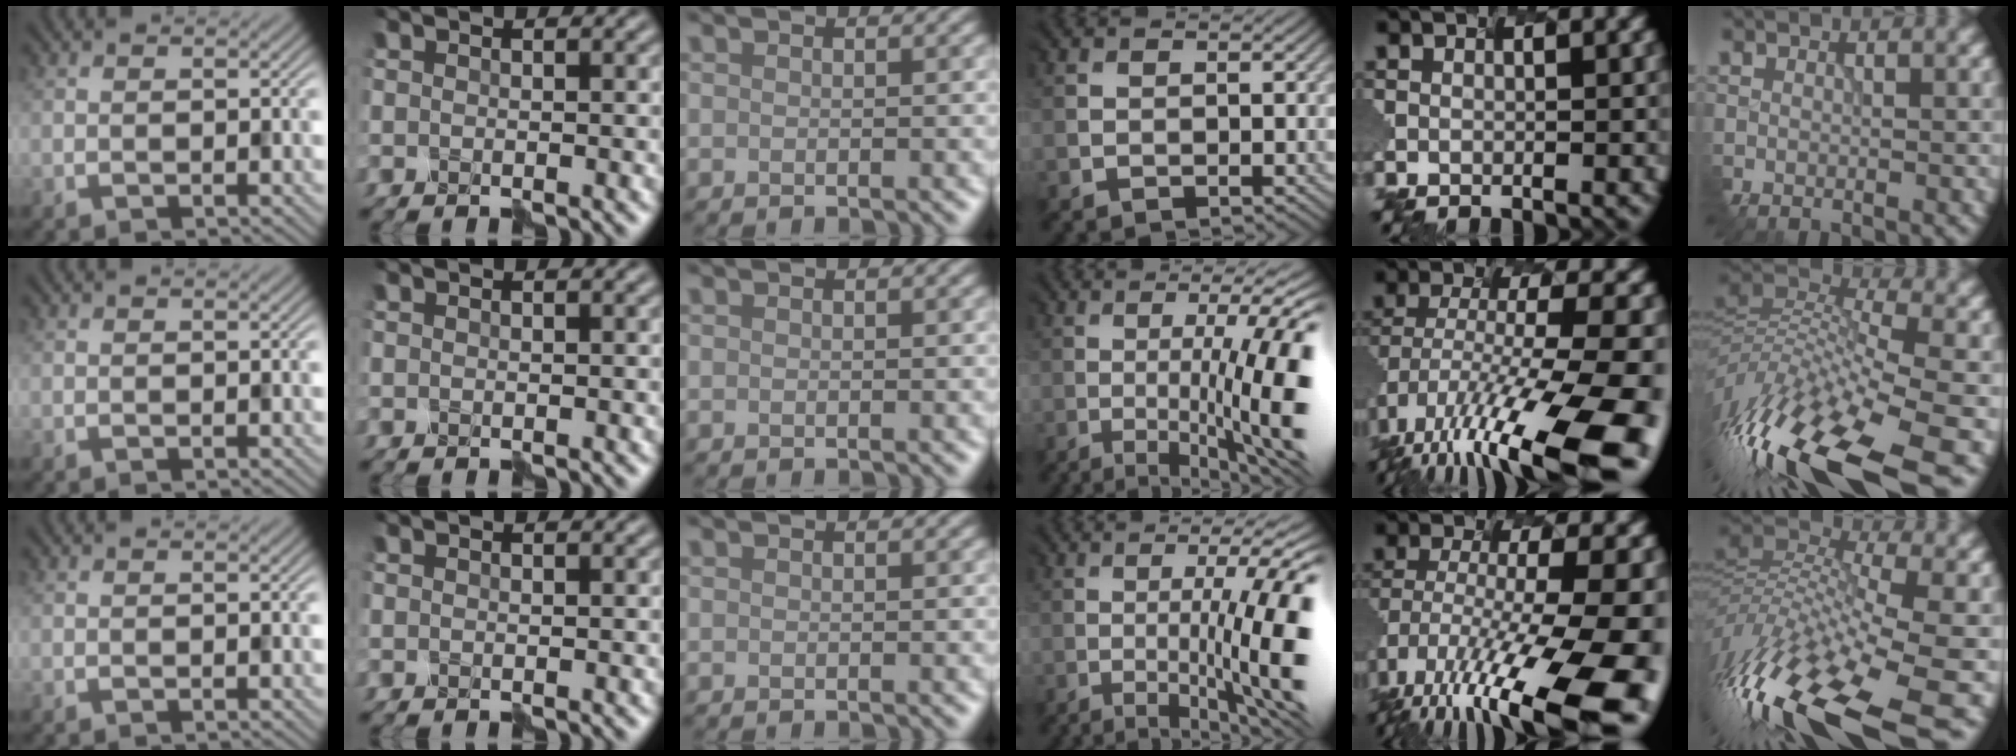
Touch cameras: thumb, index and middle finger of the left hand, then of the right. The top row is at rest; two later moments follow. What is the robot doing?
{"motion": "shake", "object": "plastic piggy bank"}